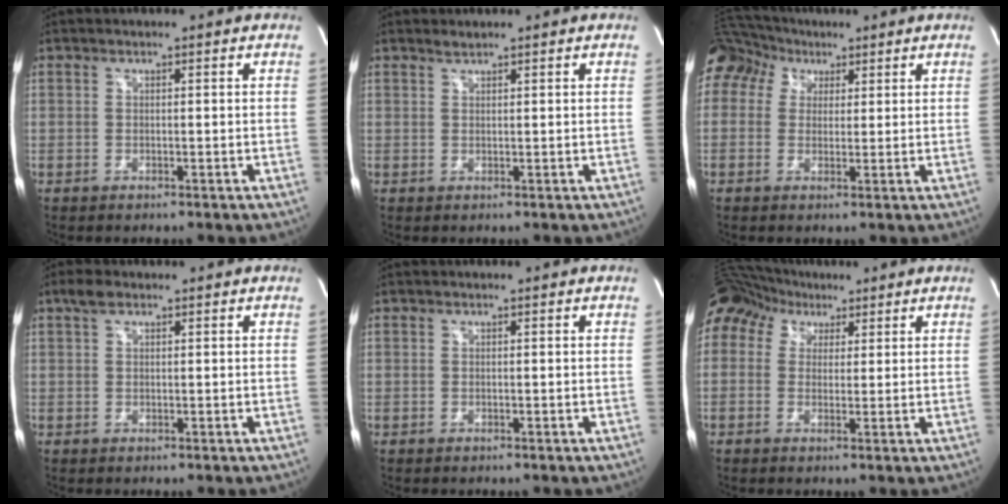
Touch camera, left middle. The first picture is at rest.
{"total": 0.8, "force": [0.8, 0.0, 0.1], "torque": [-0.008, 0.000, 0.018]}
{"total": 14.6, "force": [7.5, 11.5, 5.1], "torque": [-0.164, 0.085, 0.147]}
{"total": 1.6, "force": [1.1, 0.8, 0.9], "torque": [-0.023, 0.013, 0.022]}
{"total": 0.0}
{"total": 16.7, "force": [8.7, 12.6, 6.6], "torque": [-0.205, 0.099, 0.167]}